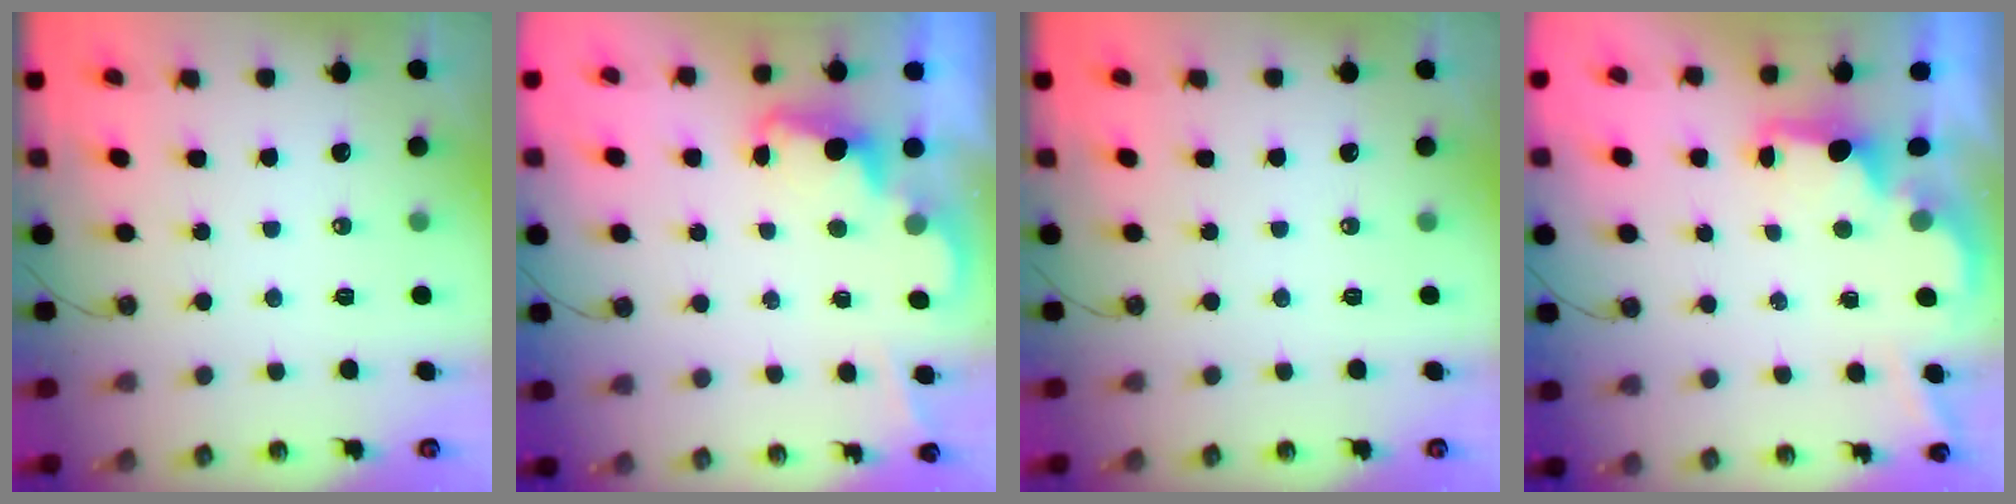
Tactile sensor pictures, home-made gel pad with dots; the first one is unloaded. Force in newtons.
{"total": 2.3, "press": 2.3, "slide": 0.5}
{"total": 0.0}
{"total": 2.2, "press": 2.1, "slide": 0.8}